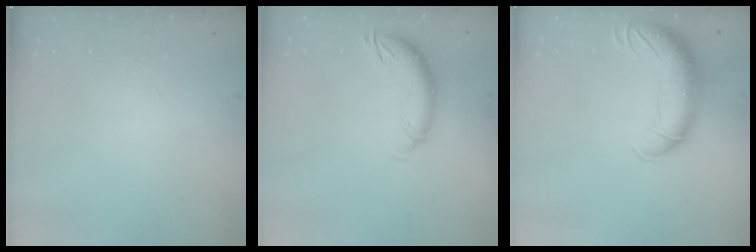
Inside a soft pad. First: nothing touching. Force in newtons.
{"total": 11.0, "press": 10.9, "slide": 1.6}
{"total": 14.5, "press": 14.2, "slide": 3.1}